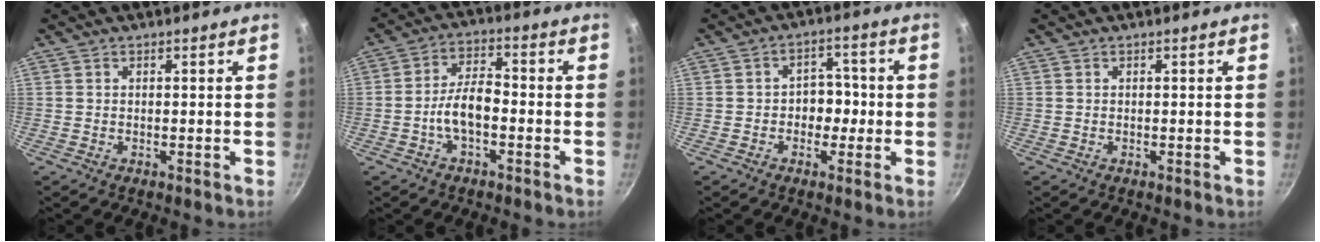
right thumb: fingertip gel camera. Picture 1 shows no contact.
{"total": 7.2, "force": [-2.3, 3.5, 5.9], "torque": [-0.097, 0.036, -0.047]}
{"total": 5.5, "force": [-0.9, 4.4, 3.1], "torque": [0.006, 0.017, -0.018]}
{"total": 0.0}